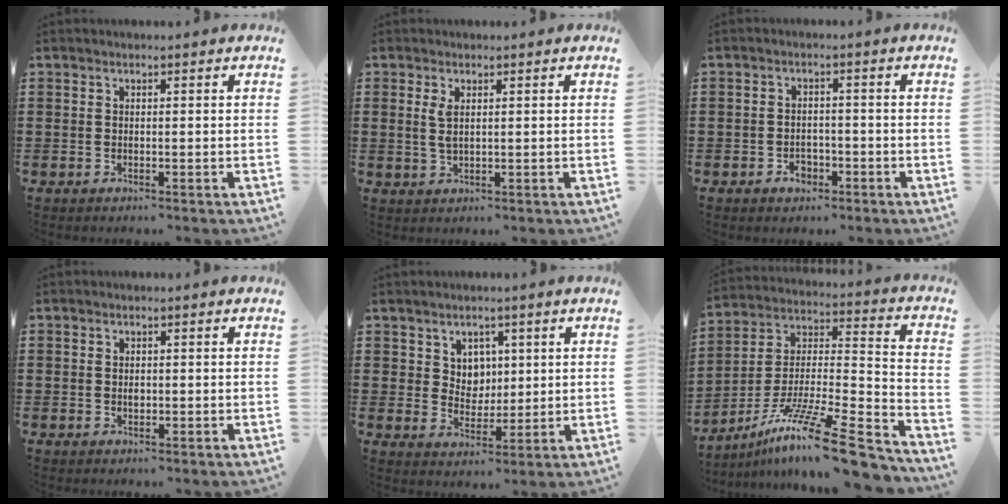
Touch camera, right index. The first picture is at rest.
{"total": 2.4, "force": [0.8, 1.0, 2.0], "torque": [-0.045, 0.005, 0.013]}
{"total": 2.4, "force": [-1.5, 1.5, 1.1], "torque": [-0.023, -0.002, -0.031]}
{"total": 1.1, "force": [-0.1, 0.6, 0.9], "torque": [-0.019, 0.001, -0.002]}
{"total": 4.7, "force": [2.2, 4.0, 0.9], "torque": [-0.030, 0.004, 0.039]}
{"total": 15.7, "force": [-11.7, 1.8, 10.2], "torque": [-0.177, 0.028, -0.212]}